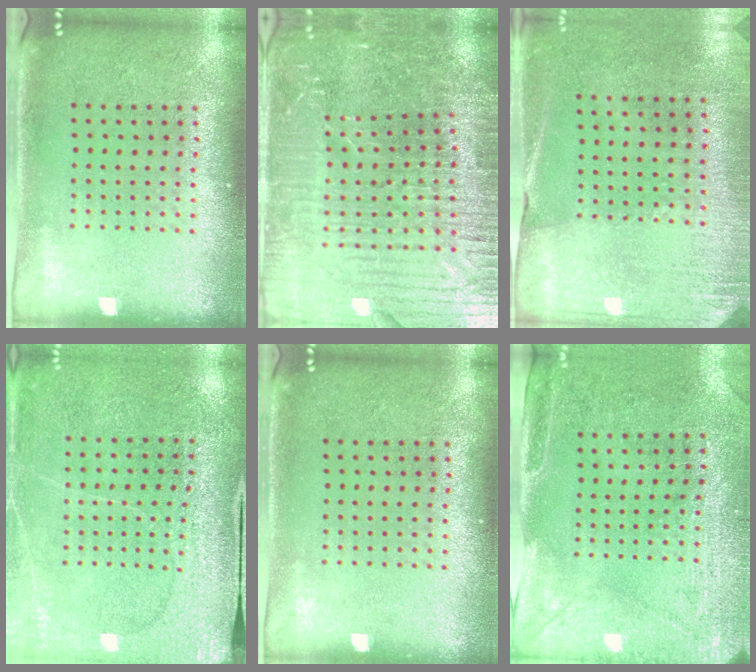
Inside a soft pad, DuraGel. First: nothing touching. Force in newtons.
{"total": 4.9, "press": 4.6, "slide": 1.7}
{"total": 2.6, "press": 2.4, "slide": 1.0}
{"total": 3.0, "press": 3.0, "slide": 0.1}
{"total": 0.0}
{"total": 3.0, "press": 2.4, "slide": 1.8}